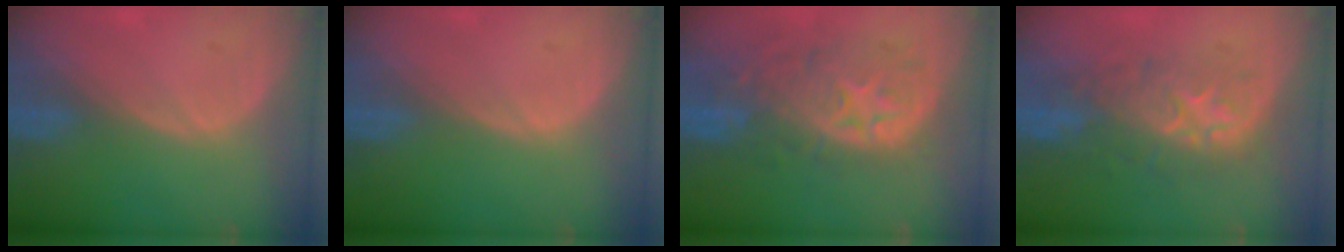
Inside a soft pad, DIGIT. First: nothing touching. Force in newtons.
{"total": 0.0}
{"total": 11.2, "press": 9.8, "slide": 5.3}
{"total": 8.6, "press": 8.6, "slide": 0.5}